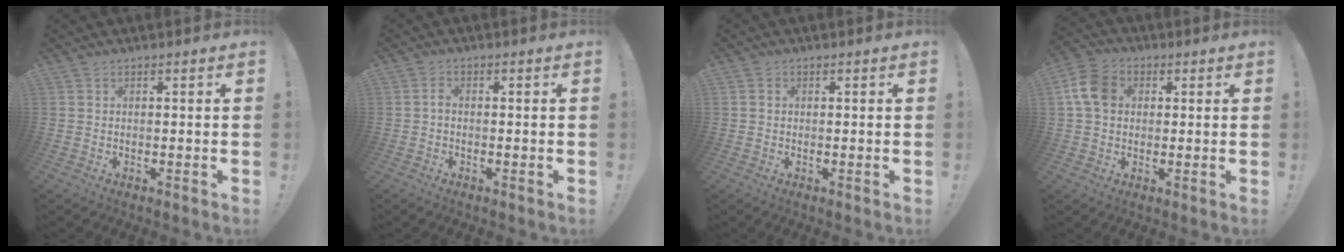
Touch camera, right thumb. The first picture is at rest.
{"total": 1.3, "force": [-0.7, 0.6, 0.8], "torque": [-0.020, 0.007, -0.014]}
{"total": 0.8, "force": [0.0, 0.8, 0.2], "torque": [-0.002, 0.003, 0.000]}
{"total": 9.8, "force": [2.0, 7.6, 5.8], "torque": [-0.109, 0.011, 0.042]}